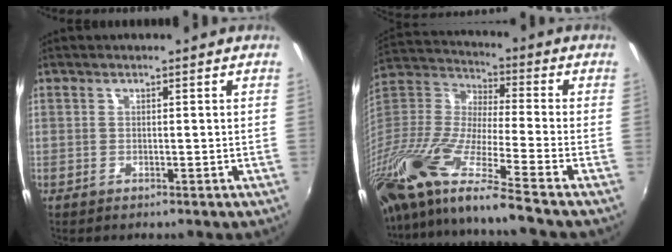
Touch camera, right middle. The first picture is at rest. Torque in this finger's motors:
{"motor_torque": [1.24, -0.90, 0.80, 0.21]}